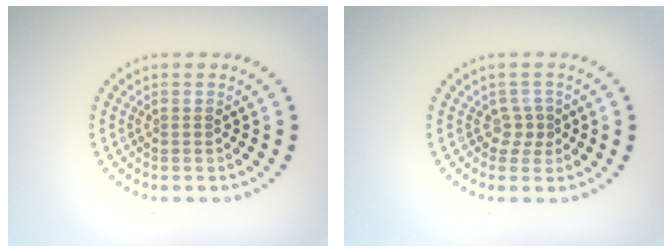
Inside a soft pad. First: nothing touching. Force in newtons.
{"total": 1.5, "press": 1.0, "slide": 1.1}